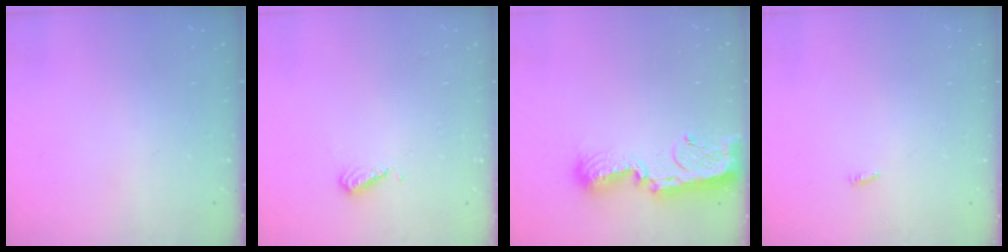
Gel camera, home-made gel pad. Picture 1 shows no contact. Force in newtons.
{"total": 5.0, "press": 4.8, "slide": 1.3}
{"total": 11.2, "press": 11.2, "slide": 1.0}
{"total": 2.1, "press": 1.9, "slide": 0.7}